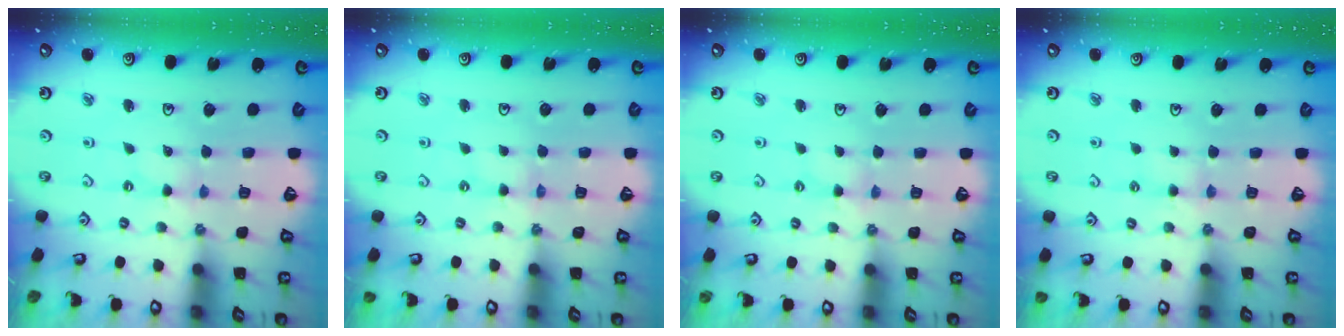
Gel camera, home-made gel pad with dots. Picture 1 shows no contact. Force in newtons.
{"total": 0.8, "press": 0.8, "slide": 0.2}
{"total": 1.0, "press": 1.0, "slide": 0.2}
{"total": 3.0, "press": 2.9, "slide": 0.5}